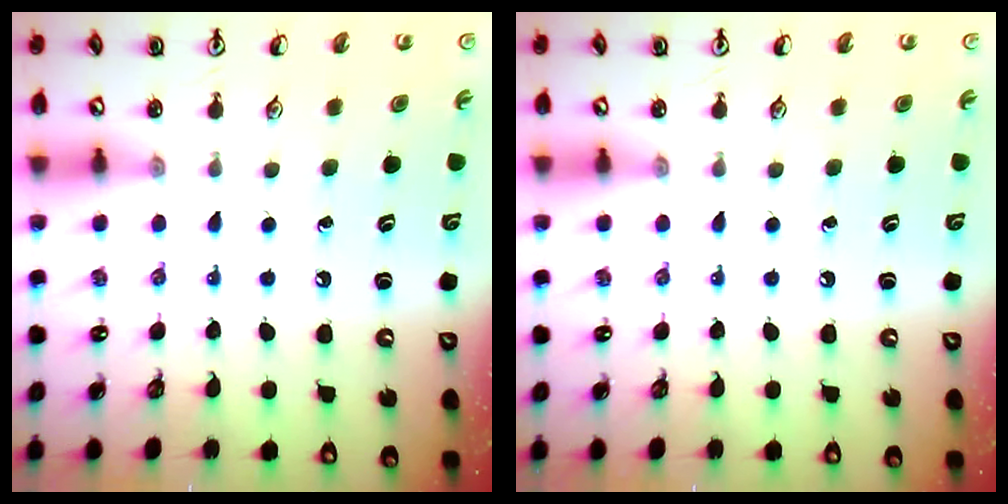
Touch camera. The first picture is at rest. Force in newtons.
{"total": 0.0}